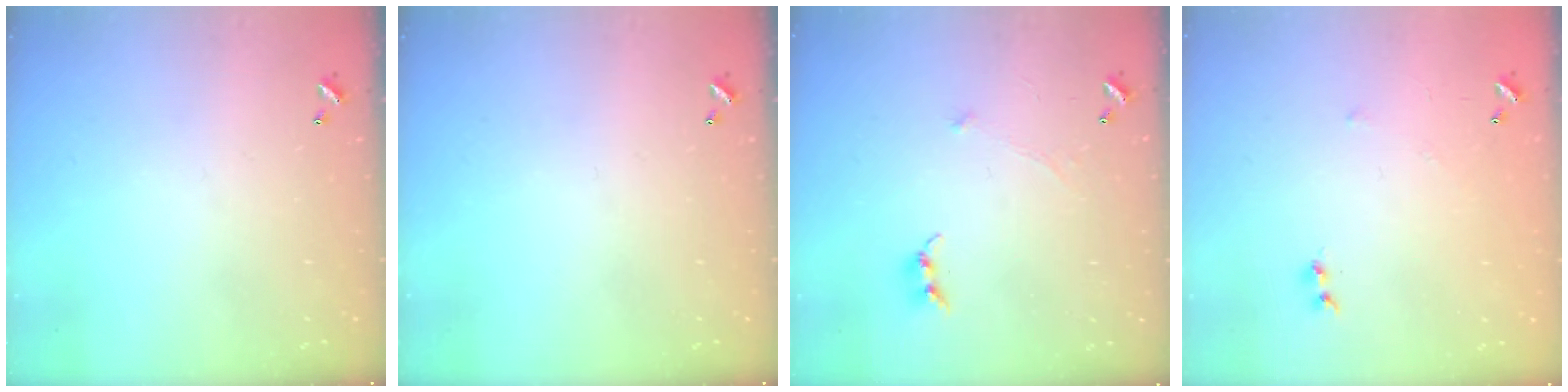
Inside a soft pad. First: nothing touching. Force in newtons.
{"total": 0.0}
{"total": 0.8, "press": 0.6, "slide": 0.5}
{"total": 5.1, "press": 5.0, "slide": 0.9}